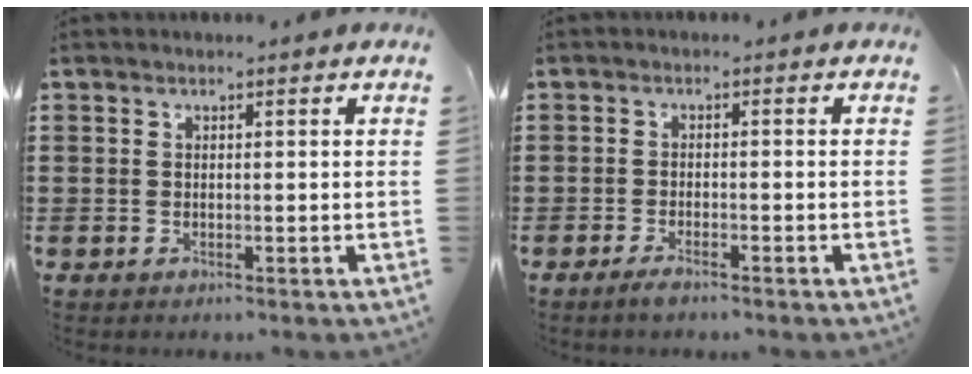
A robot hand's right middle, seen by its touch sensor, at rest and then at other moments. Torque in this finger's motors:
{"motor_torque": [1.23, 0.91, 0.01, 0.00]}